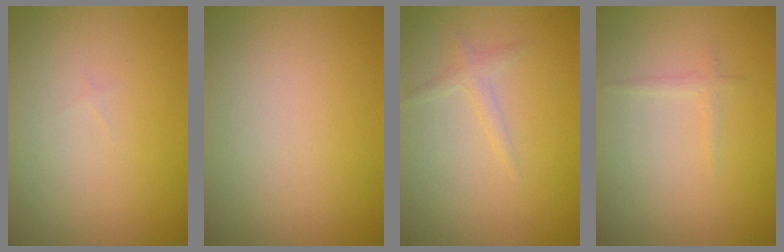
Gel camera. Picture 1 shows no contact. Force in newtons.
{"total": 0.0}
{"total": 1.1, "press": 1.1, "slide": 0.1}
{"total": 0.7, "press": 0.7, "slide": 0.1}